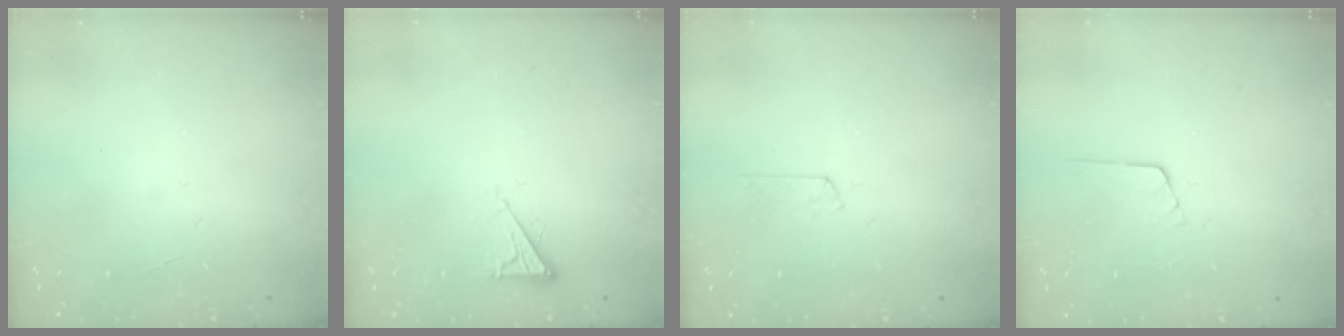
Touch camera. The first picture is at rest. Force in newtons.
{"total": 3.5, "press": 3.5, "slide": 0.5}
{"total": 2.8, "press": 2.8, "slide": 0.3}
{"total": 3.5, "press": 3.5, "slide": 0.2}